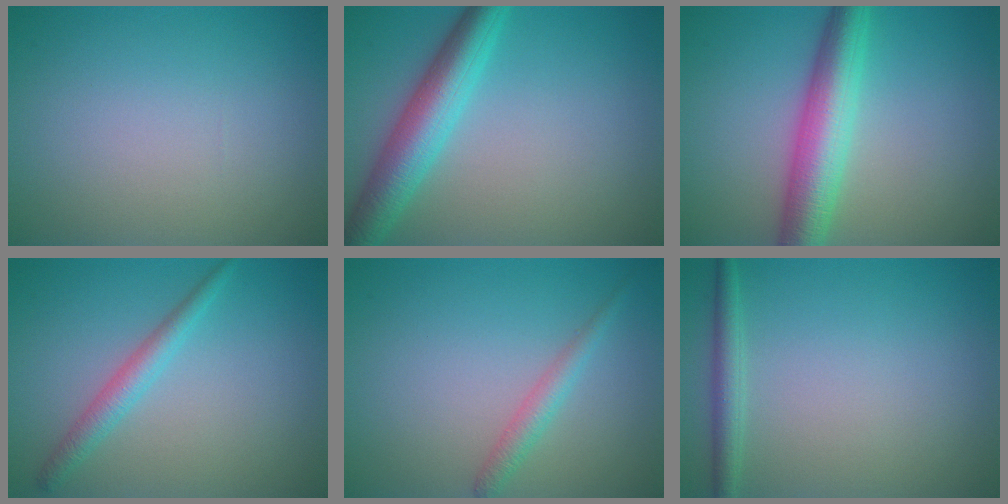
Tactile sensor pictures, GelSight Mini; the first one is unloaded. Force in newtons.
{"total": 5.7, "press": 5.7, "slide": 0.1}
{"total": 6.3, "press": 6.3, "slide": 0.0}
{"total": 2.2, "press": 2.2, "slide": 0.1}
{"total": 1.8, "press": 1.8, "slide": 0.0}
{"total": 1.8, "press": 1.8, "slide": 0.1}